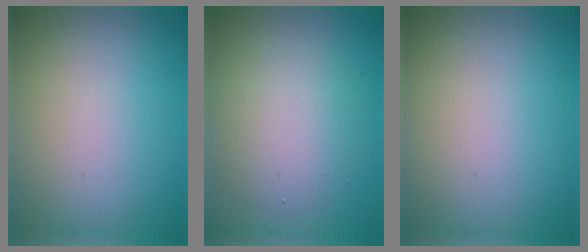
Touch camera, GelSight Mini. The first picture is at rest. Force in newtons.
{"total": 4.5, "press": 4.5, "slide": 0.4}
{"total": 0.0}